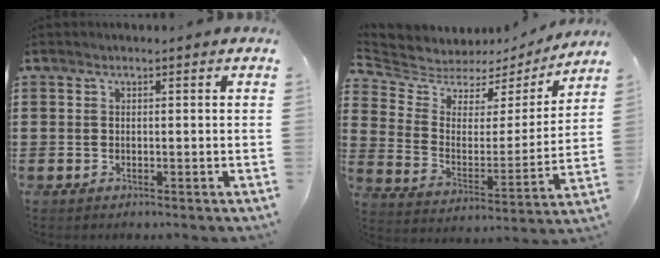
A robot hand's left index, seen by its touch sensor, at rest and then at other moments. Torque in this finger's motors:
{"motor_torque": [1.07, -1.07, 0.26, 0.01]}